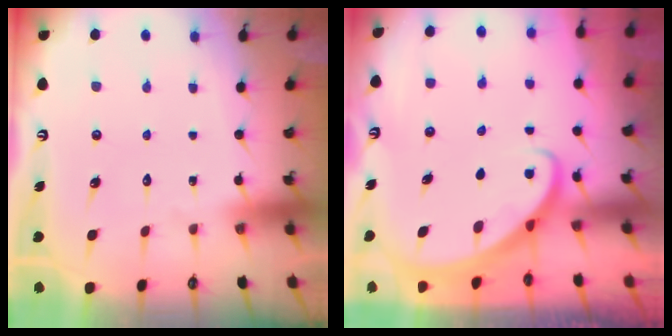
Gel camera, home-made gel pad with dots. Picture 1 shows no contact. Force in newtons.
{"total": 2.6, "press": 2.6, "slide": 0.2}